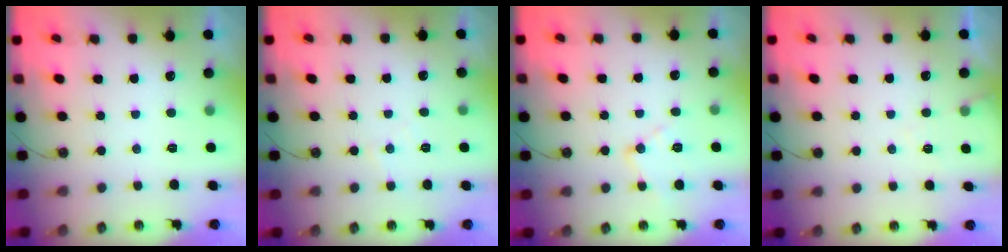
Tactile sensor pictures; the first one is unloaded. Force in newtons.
{"total": 4.0, "press": 4.0, "slide": 0.5}
{"total": 10.2, "press": 10.2, "slide": 0.7}
{"total": 3.7, "press": 3.7, "slide": 0.5}